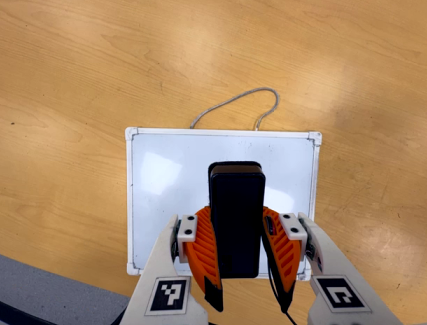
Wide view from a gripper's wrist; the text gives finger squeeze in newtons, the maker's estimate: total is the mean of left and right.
{"total": 8.9, "left": 7.5, "right": 10.3}